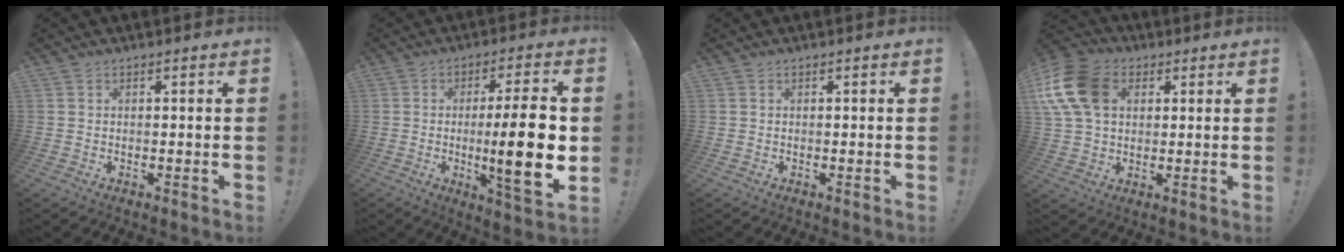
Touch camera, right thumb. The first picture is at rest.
{"total": 16.6, "force": [-1.2, 2.0, 16.4], "torque": [-0.256, -0.011, -0.020]}
{"total": 0.0}
{"total": 17.2, "force": [5.0, 12.5, 10.6], "torque": [-0.211, -0.007, 0.099]}